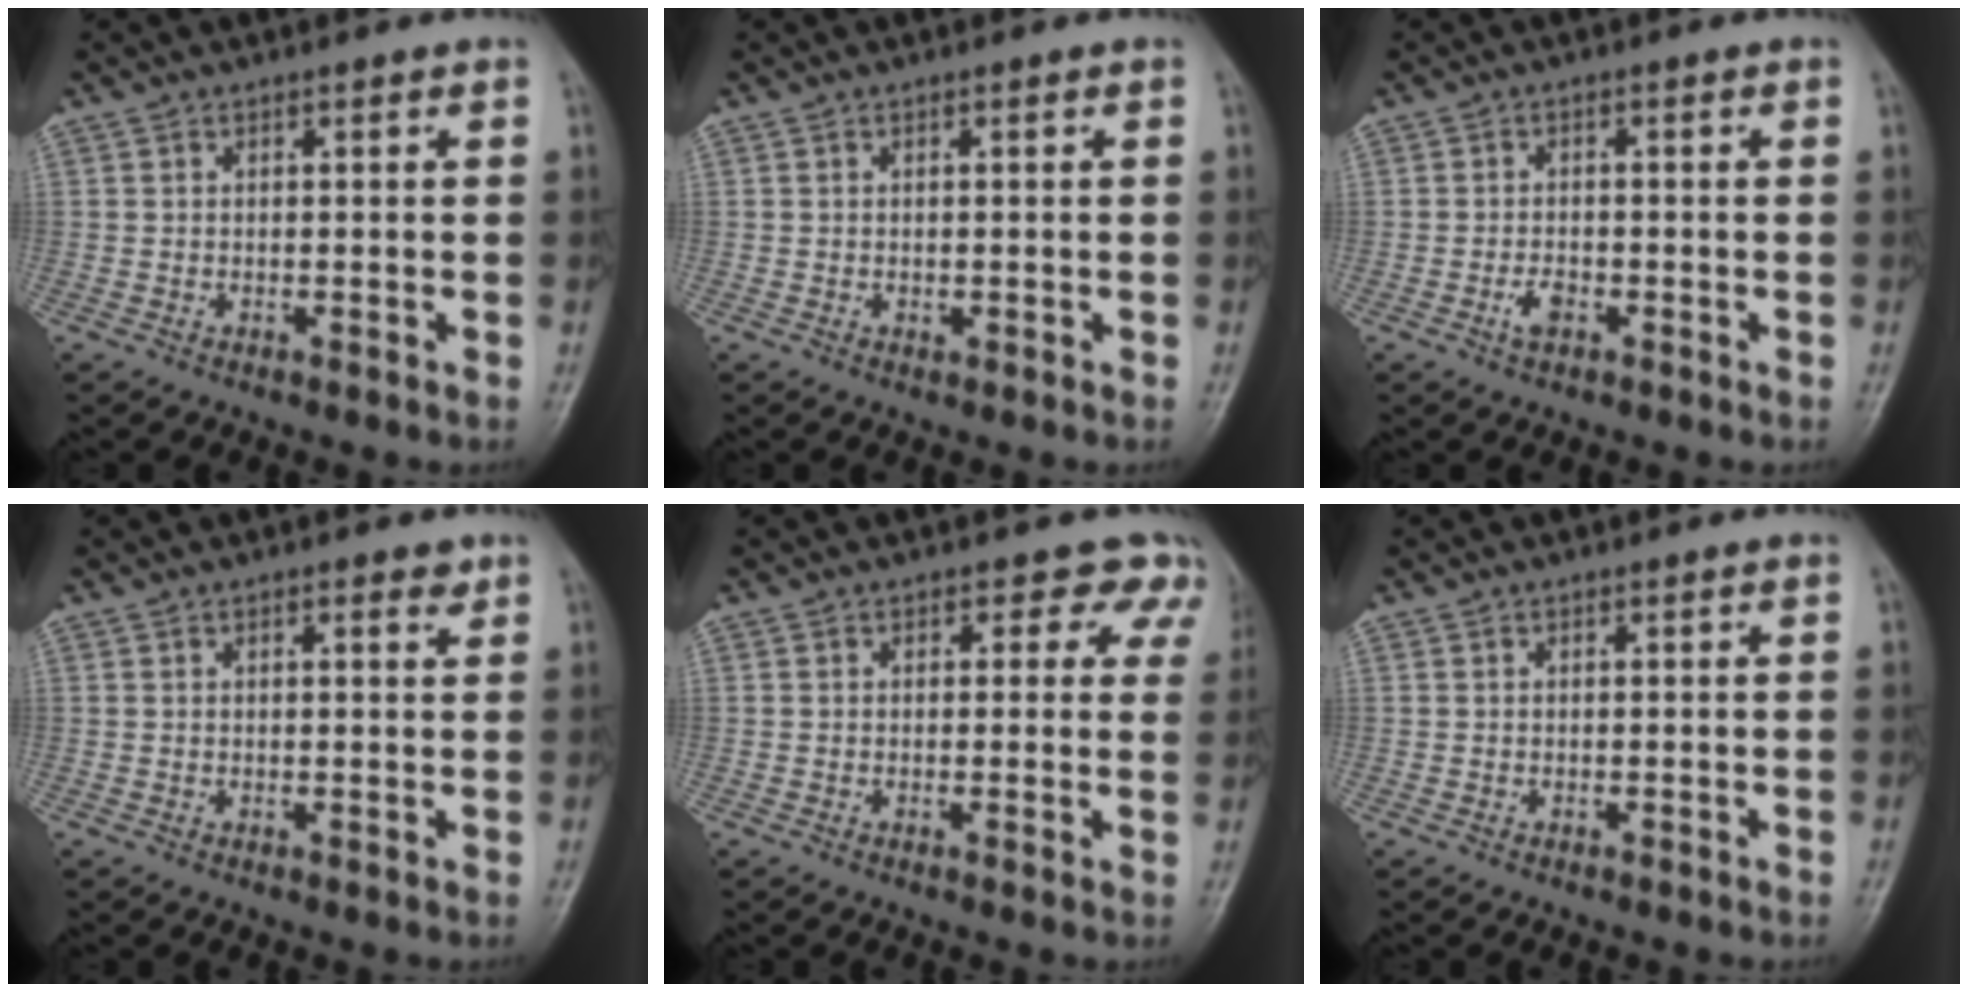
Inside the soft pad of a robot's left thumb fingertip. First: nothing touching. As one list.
[{"total": 0.7, "force": [0.0, 0.5, 0.4], "torque": [-0.004, 0.000, 0.001]}, {"total": 2.6, "force": [-1.3, 1.4, 1.8], "torque": [-0.035, 0.006, -0.024]}, {"total": 2.0, "force": [1.2, 0.7, 1.4], "torque": [-0.014, -0.005, 0.014]}, {"total": 5.0, "force": [3.5, 3.2, 1.6], "torque": [0.024, -0.013, 0.017]}, {"total": 0.0}]